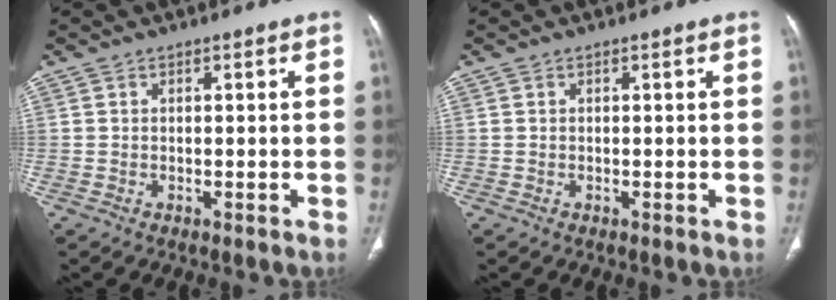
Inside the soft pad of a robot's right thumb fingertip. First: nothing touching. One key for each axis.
{"total": 0.0}